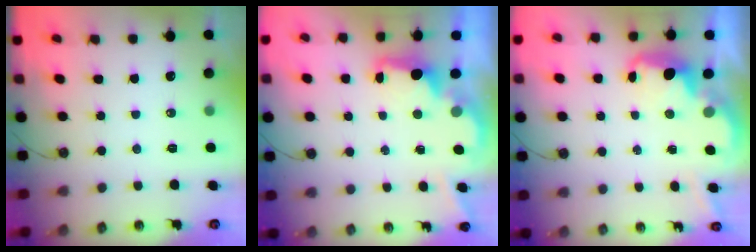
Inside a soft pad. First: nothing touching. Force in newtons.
{"total": 2.9, "press": 2.8, "slide": 0.5}
{"total": 3.0, "press": 2.9, "slide": 0.7}